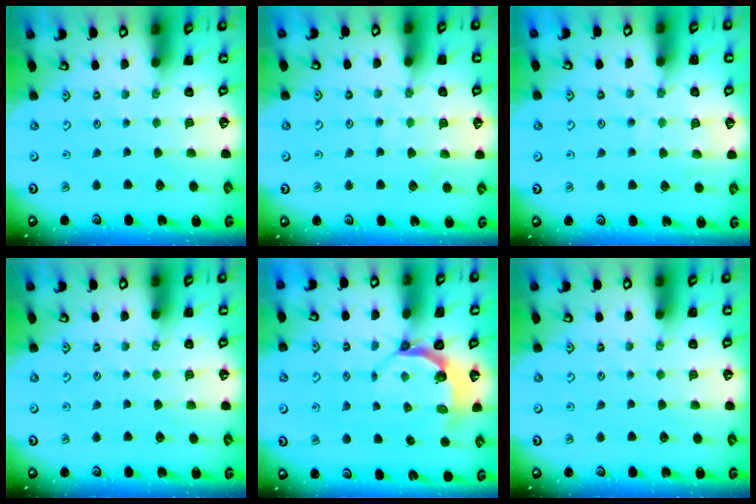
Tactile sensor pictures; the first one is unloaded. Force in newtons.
{"total": 7.3, "press": 7.2, "slide": 0.8}
{"total": 6.5, "press": 6.5, "slide": 0.7}
{"total": 0.0}
{"total": 4.7, "press": 3.7, "slide": 2.8}
{"total": 0.0}